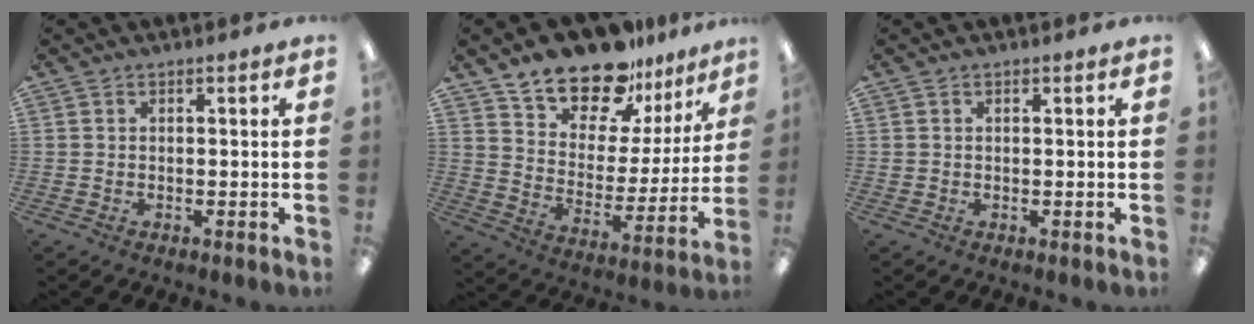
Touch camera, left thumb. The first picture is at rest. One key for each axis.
{"total": 17.4, "fx": 15.1, "fy": 7.4, "fz": 4.6, "tx": -0.091, "ty": -0.125, "tz": 0.272}
{"total": 0.6, "fx": 0.2, "fy": 0.5, "fz": 0.2, "tx": -0.004, "ty": 0.005, "tz": 0.002}